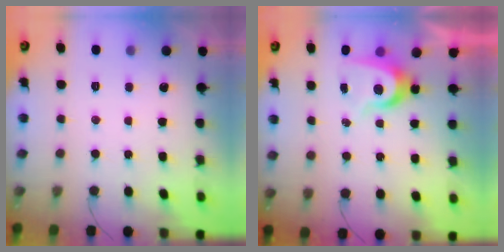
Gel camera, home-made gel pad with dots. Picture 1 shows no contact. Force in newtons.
{"total": 7.7, "press": 7.7, "slide": 0.3}